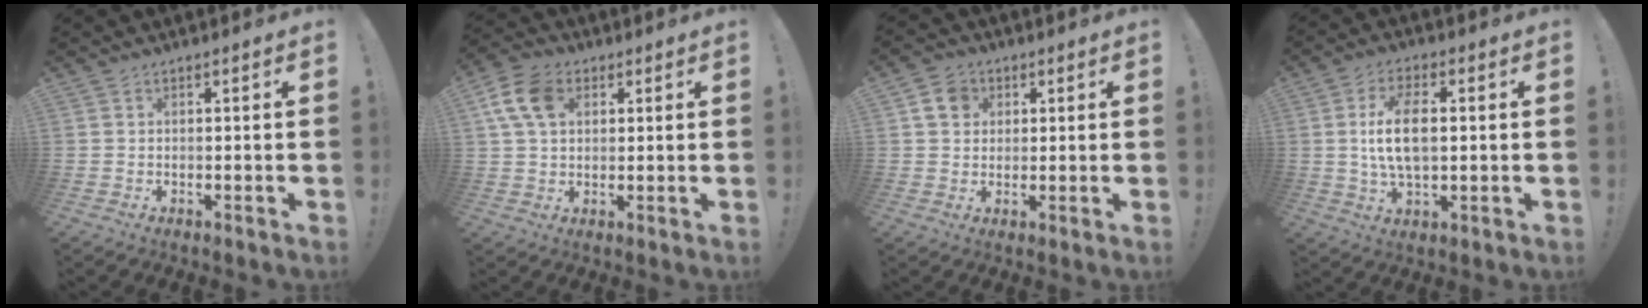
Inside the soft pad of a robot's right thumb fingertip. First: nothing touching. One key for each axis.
{"total": 10.9, "fx": 3.5, "fy": 7.6, "fz": 7.0, "tx": -0.142, "ty": 0.009, "tz": 0.072}
{"total": 6.8, "fx": 2.6, "fy": 5.7, "fz": 2.8, "tx": -0.043, "ty": 0.000, "tz": 0.051}
{"total": 10.8, "fx": 1.0, "fy": 5.3, "fz": 9.4, "tx": -0.168, "ty": -0.007, "tz": 0.013}